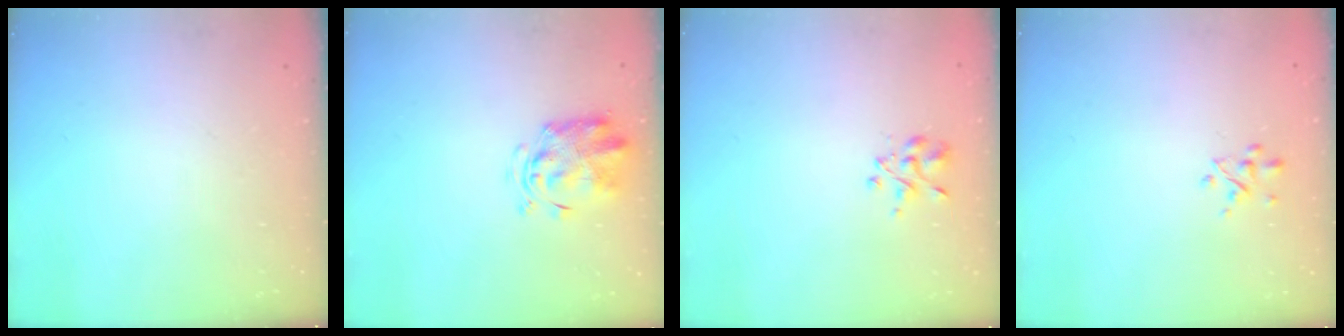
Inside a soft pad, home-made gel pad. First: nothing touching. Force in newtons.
{"total": 2.9, "press": 2.9, "slide": 0.6}
{"total": 2.5, "press": 2.2, "slide": 1.0}
{"total": 2.3, "press": 2.3, "slide": 0.6}